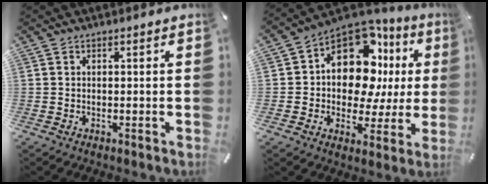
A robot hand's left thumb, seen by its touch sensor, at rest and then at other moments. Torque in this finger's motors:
{"motor_torque": [2.43, 2.58, 1.45, -0.74, 0.39]}